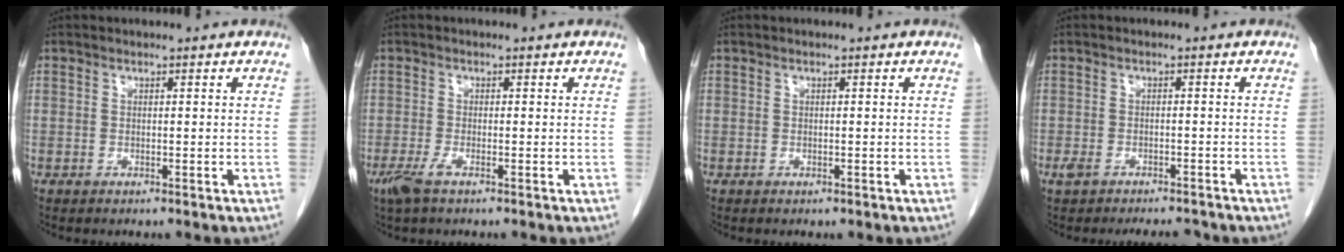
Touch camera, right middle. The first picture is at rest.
{"total": 2.7, "force": [-1.6, 0.5, 2.1], "torque": [-0.049, -0.007, -0.035]}
{"total": 0.0}
{"total": 4.9, "force": [-4.0, 1.9, 2.1], "torque": [-0.036, 0.005, -0.056]}